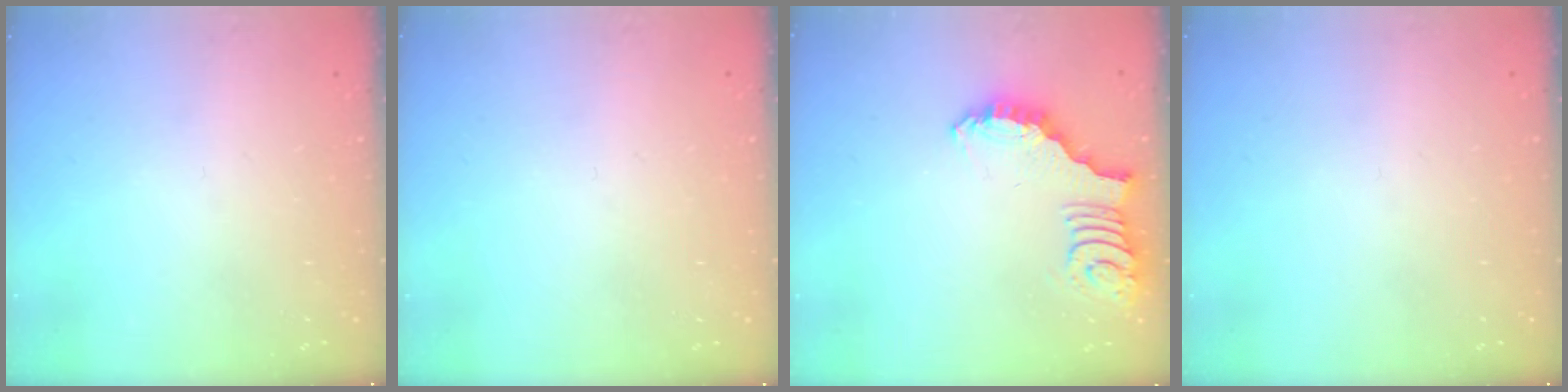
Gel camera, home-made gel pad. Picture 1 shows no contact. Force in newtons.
{"total": 0.0}
{"total": 2.6, "press": 2.5, "slide": 0.5}
{"total": 0.0}